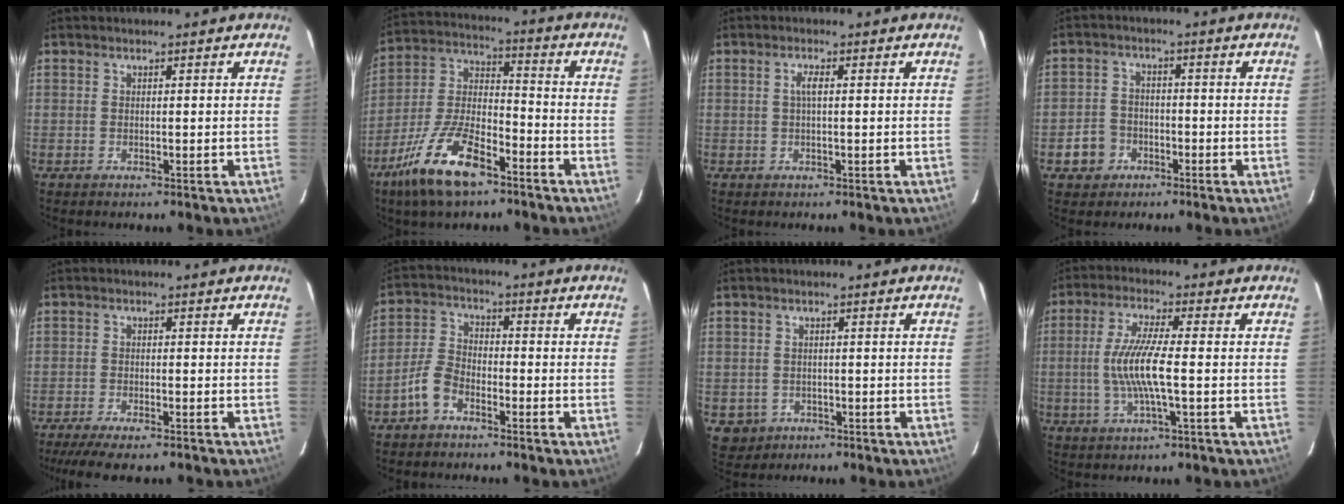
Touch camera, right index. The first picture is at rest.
{"total": 16.0, "force": [-10.1, 6.1, 10.9], "torque": [-0.232, -0.004, -0.188]}
{"total": 1.7, "force": [0.2, 0.3, 1.7], "torque": [-0.033, 0.004, 0.001]}
{"total": 5.3, "force": [-2.6, 4.6, 1.0], "torque": [-0.032, 0.018, -0.040]}
{"total": 8.3, "force": [-6.8, 1.4, 4.5], "torque": [-0.104, -0.027, -0.115]}
{"total": 5.6, "force": [-3.6, 3.0, 3.0], "torque": [-0.071, 0.017, -0.075]}
{"total": 4.1, "force": [-1.1, 3.8, 0.7], "torque": [-0.022, 0.005, -0.007]}
{"total": 9.2, "force": [-1.2, 0.8, 9.1], "torque": [-0.181, -0.003, -0.024]}